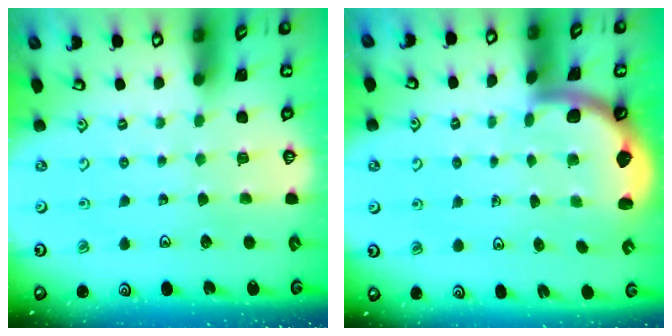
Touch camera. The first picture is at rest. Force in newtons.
{"total": 1.8, "press": 1.8, "slide": 0.3}